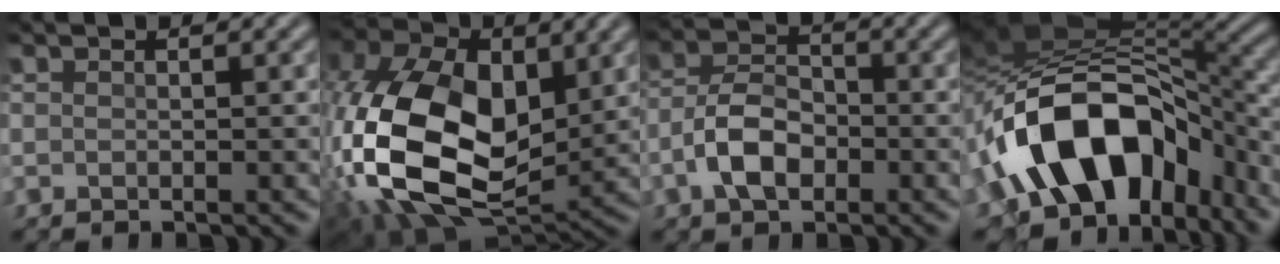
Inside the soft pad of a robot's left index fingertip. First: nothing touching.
{"total": 16.5, "force": [-0.4, 10.6, 12.7], "torque": [-0.290, -0.006, -0.015]}
{"total": 4.6, "force": [-1.9, 2.6, 3.3], "torque": [-0.065, 0.011, -0.038]}
{"total": 13.4, "force": [-4.6, 8.3, 9.5], "torque": [-0.156, 0.024, -0.084]}